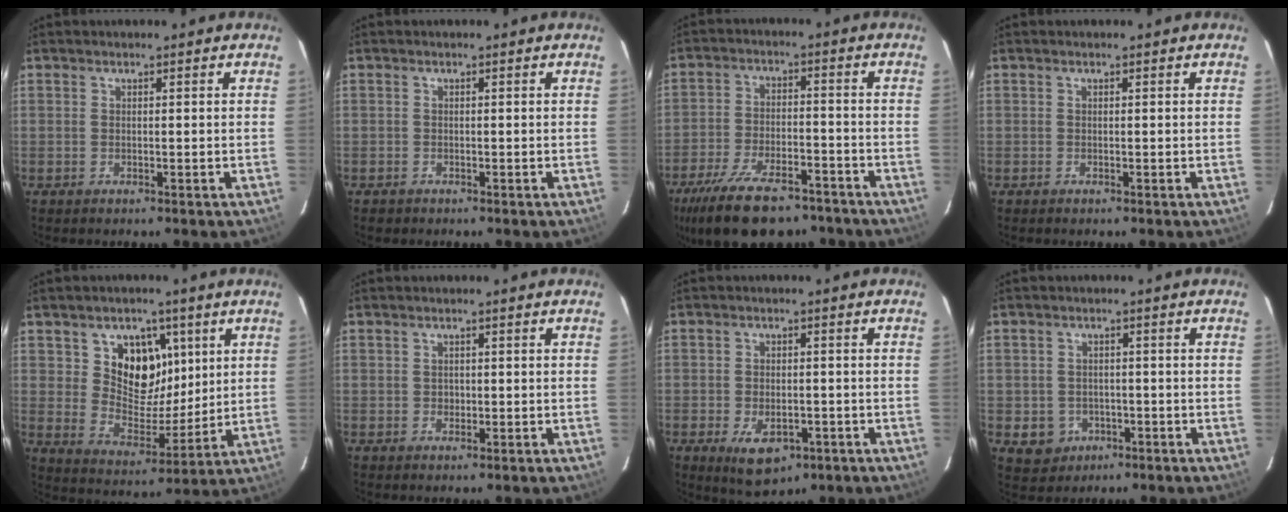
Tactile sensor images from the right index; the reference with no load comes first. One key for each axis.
{"total": 1.4, "fx": -0.7, "fy": 1.2, "fz": 0.0, "tx": -0.003, "ty": 0.005, "tz": -0.008}
{"total": 19.3, "fx": -14.2, "fy": 8.0, "fz": 10.2, "tx": -0.219, "ty": -0.024, "tz": -0.218}
{"total": 0.0}
{"total": 11.7, "fx": 4.6, "fy": 8.8, "fz": 6.1, "tx": -0.105, "ty": -0.010, "tz": 0.089}
{"total": 1.2, "fx": -0.1, "fy": 1.2, "fz": 0.2, "tx": 0.001, "ty": 0.002, "tz": 0.001}
{"total": 8.2, "fx": -3.9, "fy": 4.8, "fz": 5.4, "tx": -0.107, "ty": -0.013, "tz": -0.052}
{"total": 5.4, "fx": -1.7, "fy": 5.0, "fz": 0.9, "tx": -0.028, "ty": 0.014, "tz": -0.011}